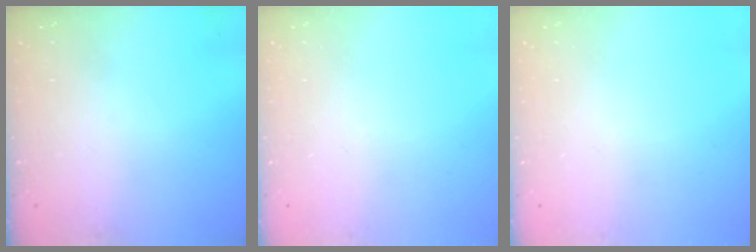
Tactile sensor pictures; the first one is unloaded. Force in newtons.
{"total": 0.0}
{"total": 0.0}